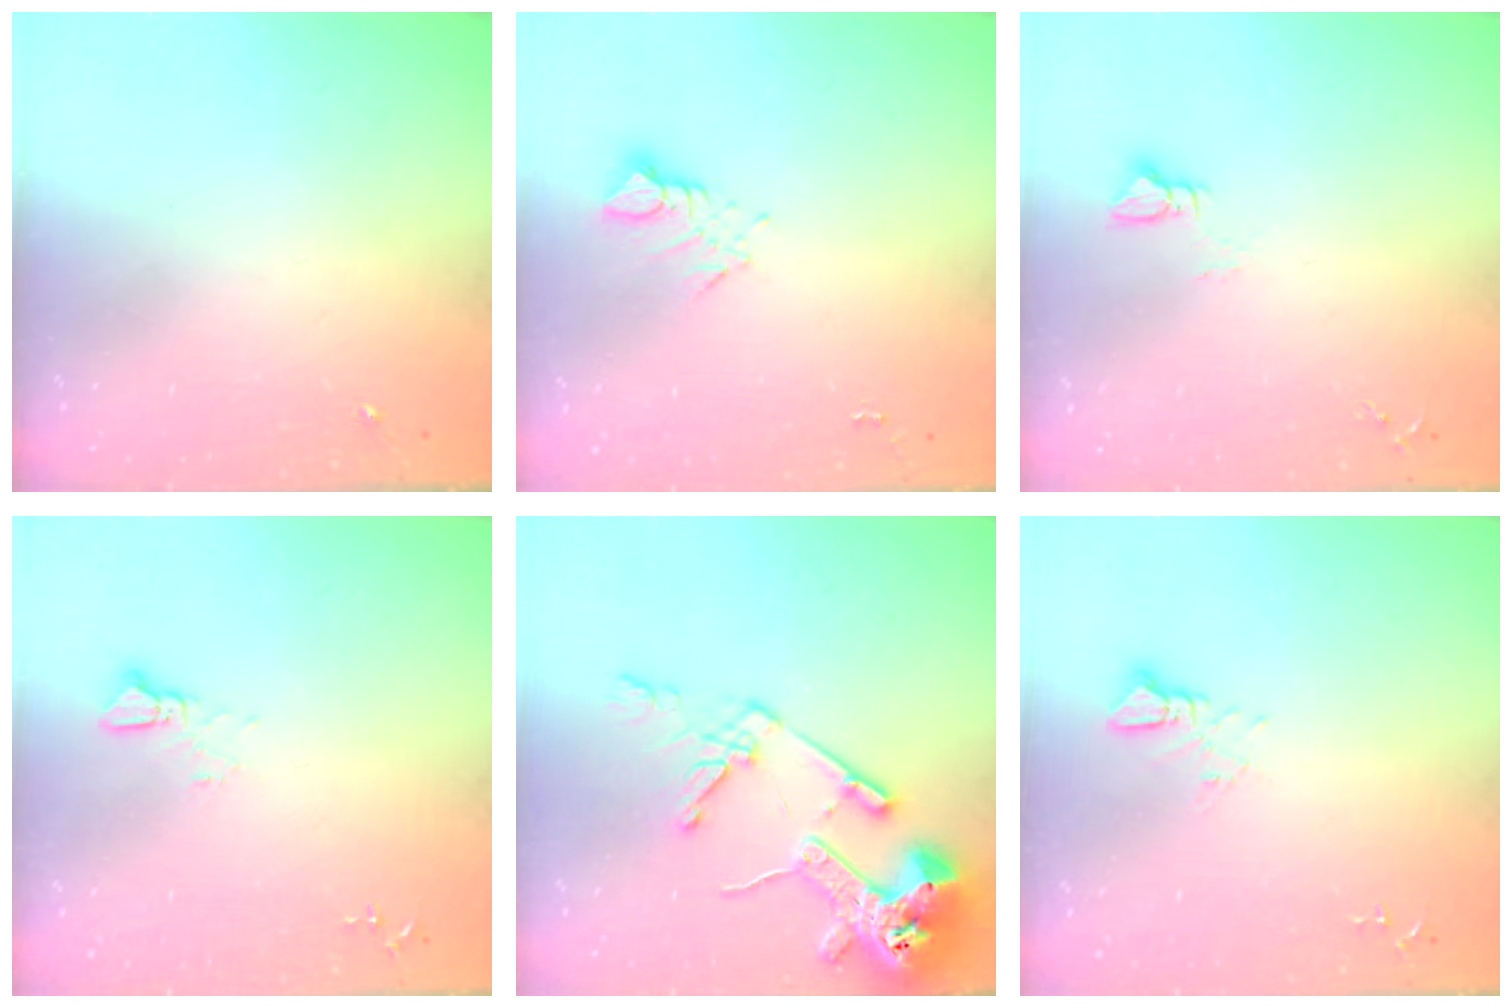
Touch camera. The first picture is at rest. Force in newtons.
{"total": 3.8, "press": 3.8, "slide": 0.2}
{"total": 2.9, "press": 2.9, "slide": 0.3}
{"total": 3.7, "press": 3.7, "slide": 0.3}
{"total": 17.2, "press": 17.1, "slide": 2.2}
{"total": 3.8, "press": 3.8, "slide": 0.3}